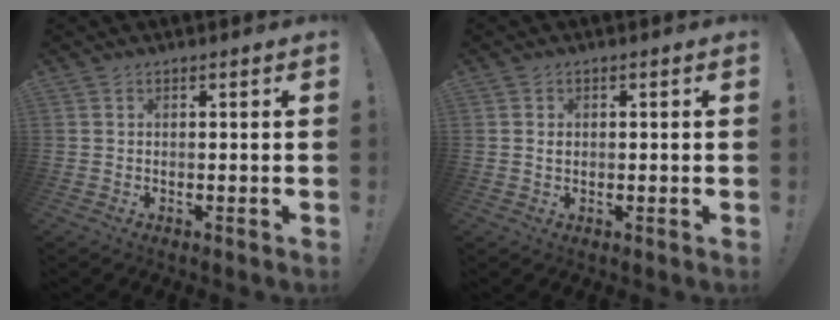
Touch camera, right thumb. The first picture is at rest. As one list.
[{"total": 1.0, "force": [-0.1, 0.9, 0.5], "torque": [-0.006, 0.002, -0.002]}]